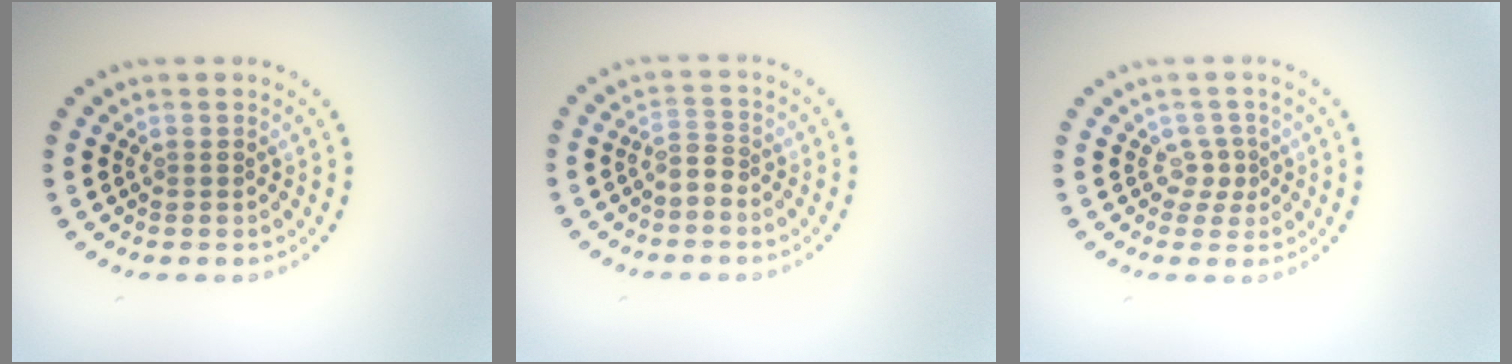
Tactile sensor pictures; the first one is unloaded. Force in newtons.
{"total": 1.7, "press": 1.3, "slide": 1.1}
{"total": 1.6, "press": 1.0, "slide": 1.2}